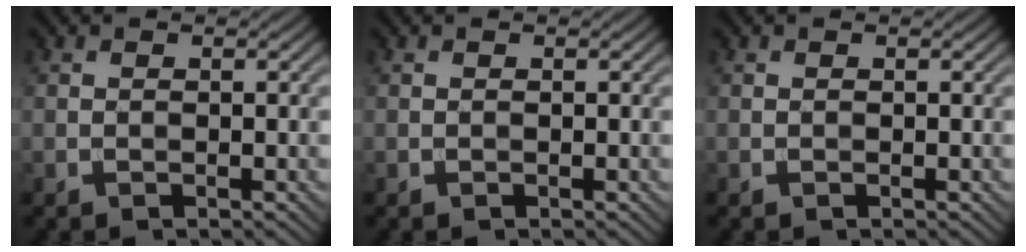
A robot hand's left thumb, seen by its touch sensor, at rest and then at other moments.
{"total": 0.0}
{"total": 0.0}